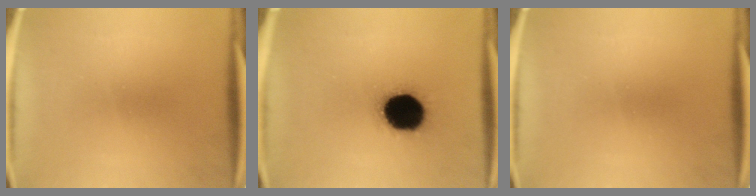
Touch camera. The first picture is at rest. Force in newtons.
{"total": 19.6}
{"total": 0.0}